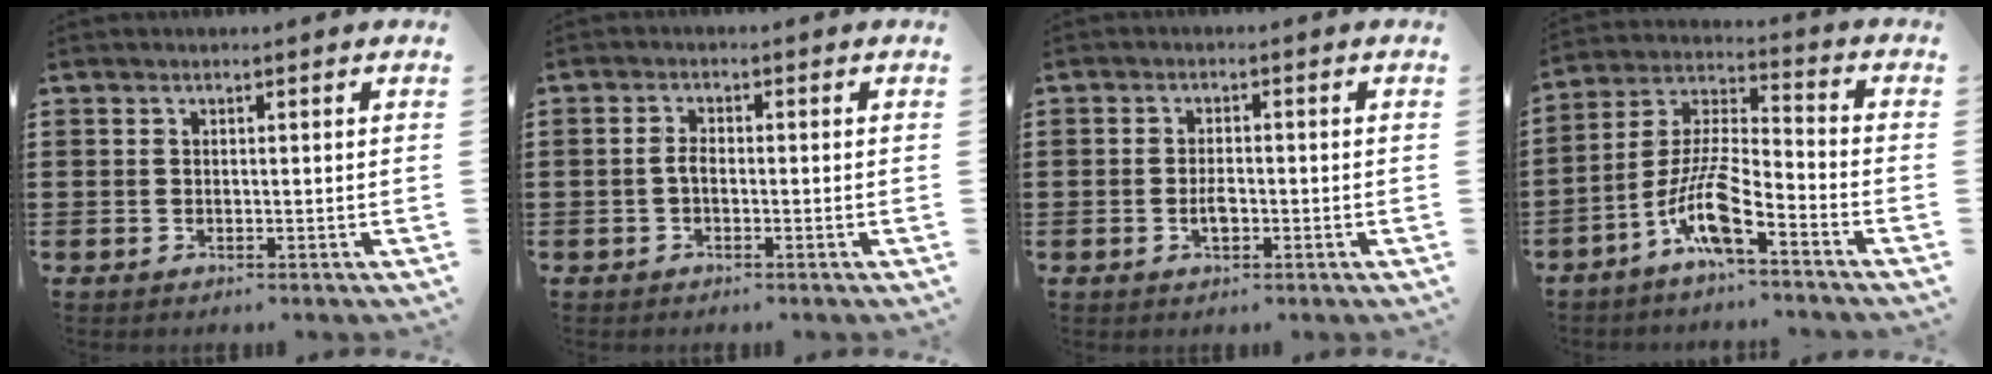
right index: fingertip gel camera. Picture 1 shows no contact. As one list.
[{"total": 1.7, "force": [-0.6, 0.7, 1.4], "torque": [-0.036, -0.002, -0.014]}, {"total": 2.5, "force": [-0.8, 1.1, 2.1], "torque": [-0.040, 0.002, -0.014]}, {"total": 9.7, "force": [-6.1, 2.1, 7.3], "torque": [-0.167, -0.009, -0.120]}]